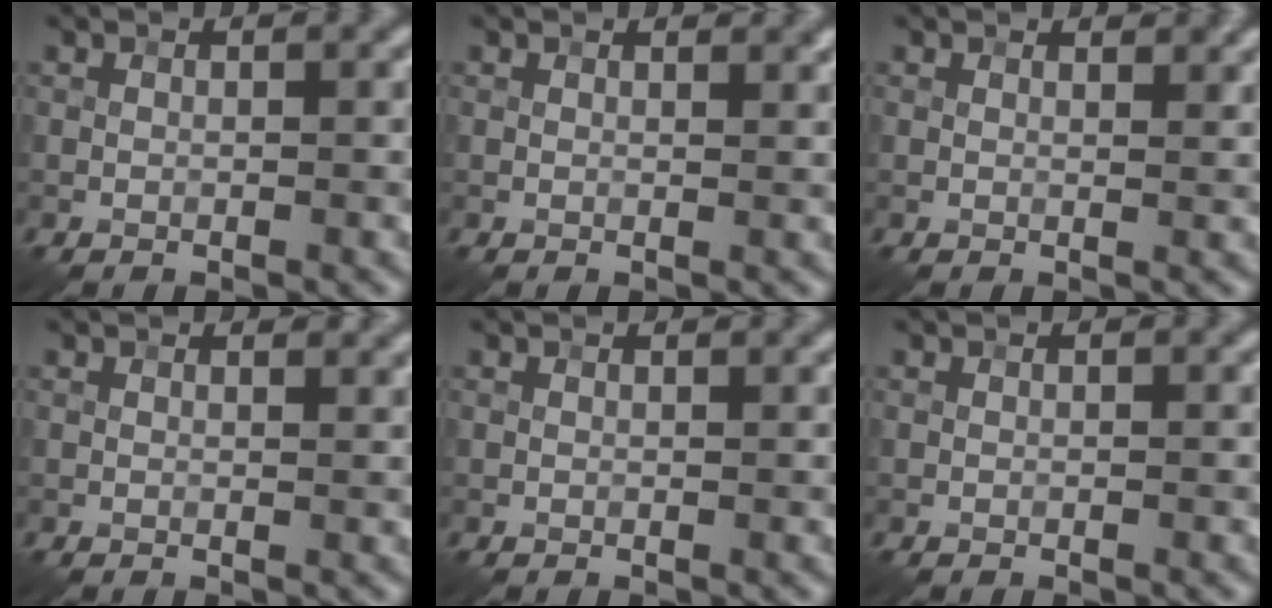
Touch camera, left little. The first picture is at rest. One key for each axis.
{"total": 1.1, "fx": 1.0, "fy": 0.1, "fz": 0.5, "tx": -0.010, "ty": -0.001, "tz": 0.011}
{"total": 1.3, "fx": 1.1, "fy": 0.3, "fz": 0.7, "tx": -0.012, "ty": -0.001, "tz": 0.014}
{"total": 1.1, "fx": 1.0, "fy": 0.1, "fz": 0.4, "tx": -0.009, "ty": -0.002, "tz": 0.011}
{"total": 0.7, "fx": 0.7, "fy": 0.0, "fz": 0.2, "tx": -0.007, "ty": -0.001, "tz": 0.006}
{"total": 0.0}